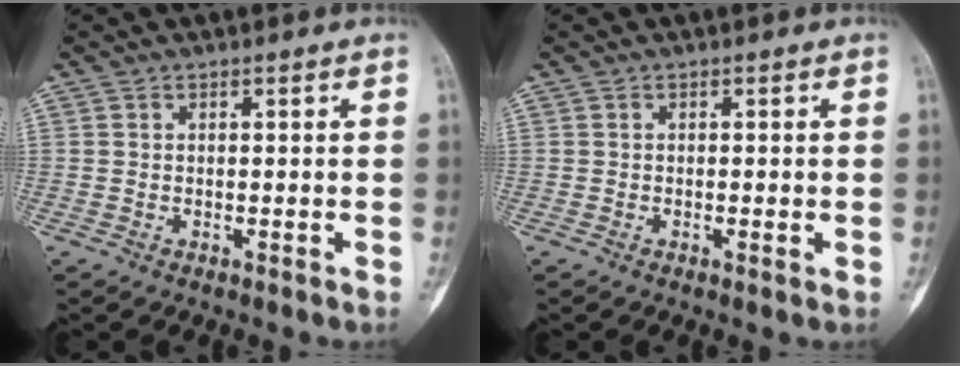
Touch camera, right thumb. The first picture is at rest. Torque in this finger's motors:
{"motor_torque": [-0.38, -0.08, 0.04, 0.03, -0.05]}